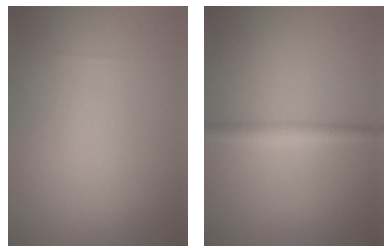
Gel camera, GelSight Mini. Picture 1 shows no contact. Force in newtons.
{"total": 2.0, "press": 2.0, "slide": 0.0}